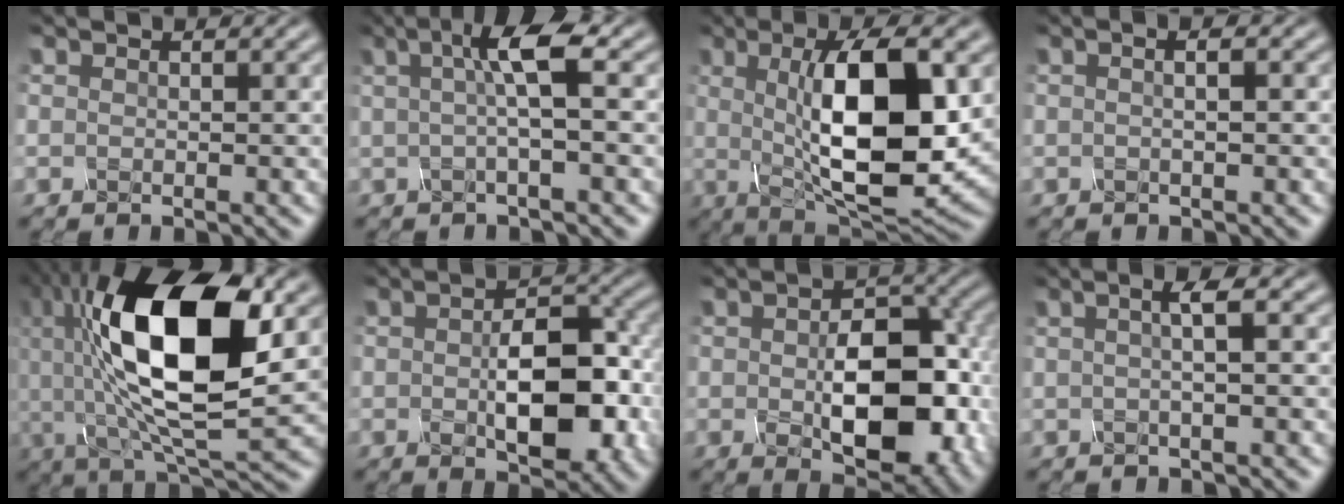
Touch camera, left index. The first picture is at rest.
{"total": 4.4, "force": [0.7, 0.6, 4.3], "torque": [-0.073, 0.005, 0.010]}
{"total": 12.0, "force": [0.9, 4.0, 11.3], "torque": [-0.176, -0.003, 0.018]}
{"total": 2.6, "force": [0.7, 1.1, 2.2], "torque": [-0.008, 0.006, -0.014]}
{"total": 14.6, "force": [2.5, 5.3, 13.4], "torque": [-0.229, 0.008, 0.037]}
{"total": 8.1, "force": [-1.0, 4.2, 6.9], "torque": [-0.112, -0.004, -0.012]}
{"total": 10.0, "force": [-1.2, 5.7, 8.2], "torque": [-0.133, -0.015, -0.004]}
{"total": 2.8, "force": [0.3, 0.6, 2.7], "torque": [-0.040, 0.007, 0.001]}